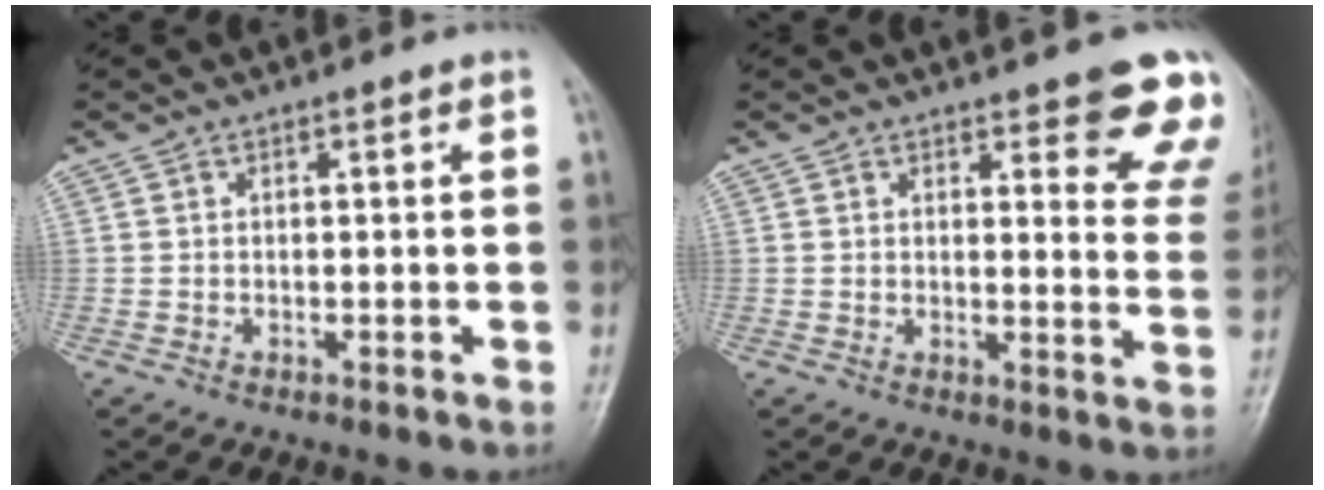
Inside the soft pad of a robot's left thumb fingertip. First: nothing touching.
{"total": 12.1, "force": [8.8, 3.5, 7.6], "torque": [-0.039, -0.047, 0.085]}